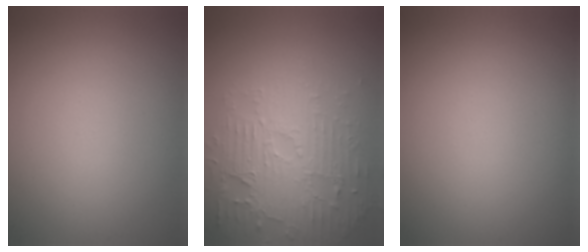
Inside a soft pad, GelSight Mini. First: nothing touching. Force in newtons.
{"total": 4.1, "press": 3.7, "slide": 1.9}
{"total": 0.0}